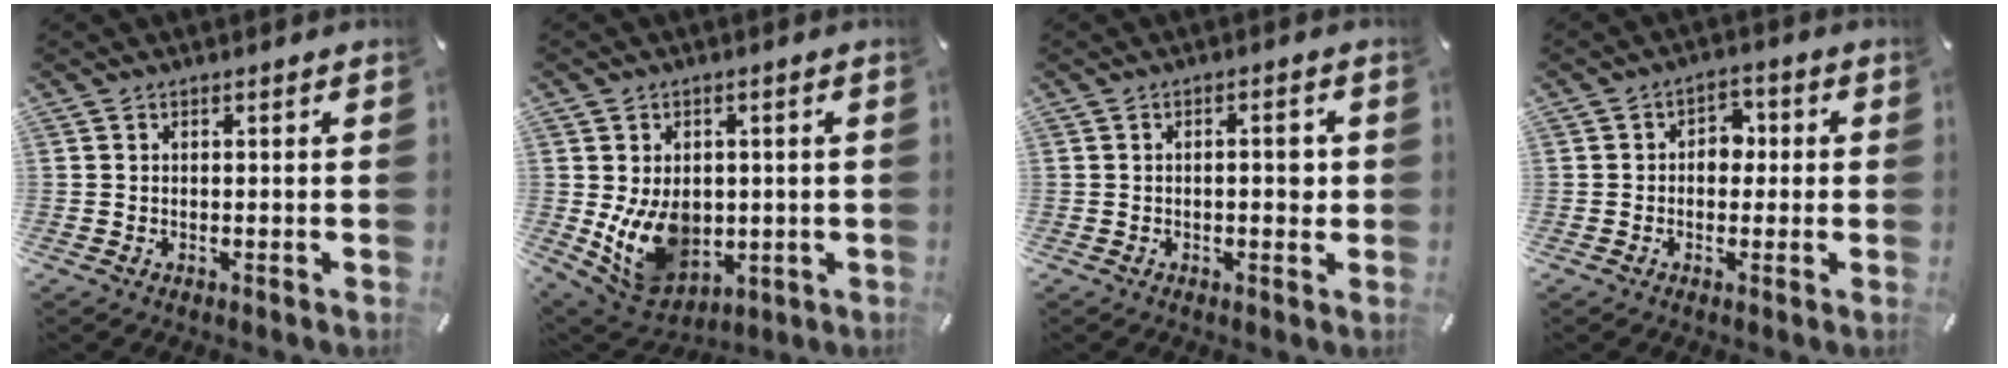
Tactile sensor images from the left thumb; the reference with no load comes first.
{"total": 12.1, "force": [-1.1, 9.6, 7.3], "torque": [-0.143, -0.010, -0.014]}
{"total": 4.1, "force": [-0.1, 1.9, 3.7], "torque": [-0.044, 0.001, -0.009]}
{"total": 4.8, "force": [-0.5, 3.8, 2.9], "torque": [-0.035, 0.007, -0.016]}